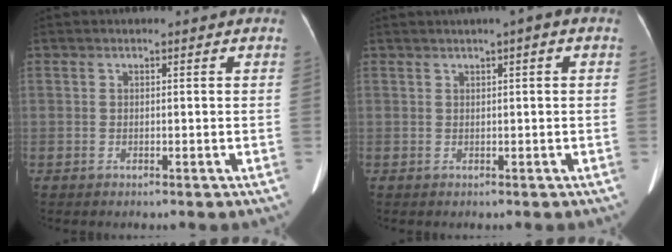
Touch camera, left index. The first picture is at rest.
{"total": 1.7, "force": [0.5, 0.1, 1.6], "torque": [-0.026, 0.012, 0.007]}